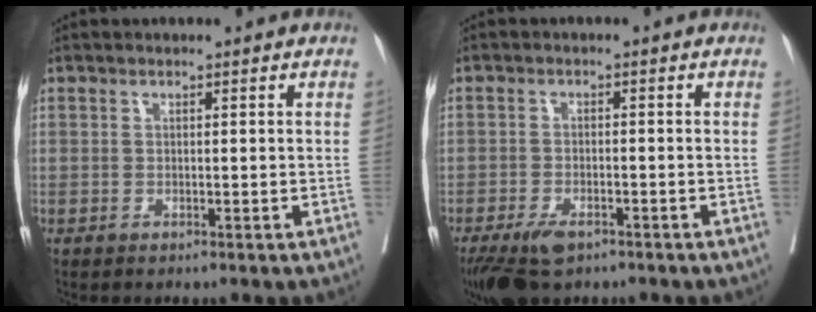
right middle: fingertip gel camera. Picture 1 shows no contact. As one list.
[{"total": 6.3, "force": [-4.2, 2.7, 3.8], "torque": [-0.069, -0.007, -0.071]}]